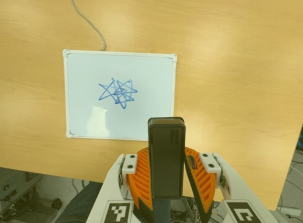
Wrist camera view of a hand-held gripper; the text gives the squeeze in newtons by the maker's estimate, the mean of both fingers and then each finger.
{"total": 5.4, "left": 4.9, "right": 5.8}